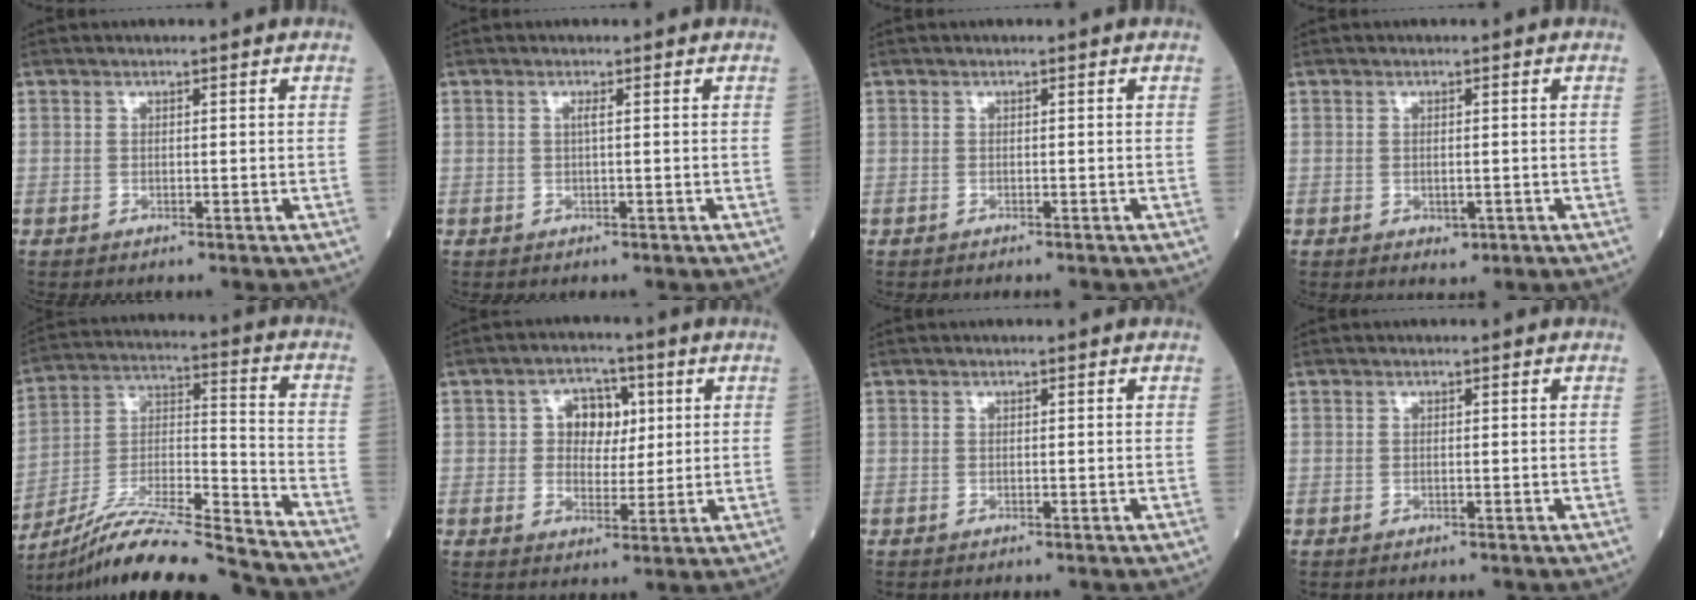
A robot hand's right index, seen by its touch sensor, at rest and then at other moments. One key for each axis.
{"total": 0.7, "fx": 0.1, "fy": -0.2, "fz": 0.7, "tx": -0.014, "ty": 0.000, "tz": 0.001}
{"total": 0.6, "fx": -0.5, "fy": 0.1, "fz": 0.1, "tx": -0.005, "ty": 0.000, "tz": -0.011}
{"total": 1.7, "fx": -0.4, "fy": 1.0, "fz": 1.3, "tx": -0.022, "ty": -0.001, "tz": 0.005}
{"total": 22.4, "fx": -20.1, "fy": 0.1, "fz": 9.8, "tx": -0.188, "ty": -0.018, "tz": -0.344}
{"total": 6.0, "fx": 1.5, "fy": 4.4, "fz": 3.9, "tx": -0.056, "ty": 0.016, "tz": 0.026}
{"total": 0.0}
{"total": 0.0}